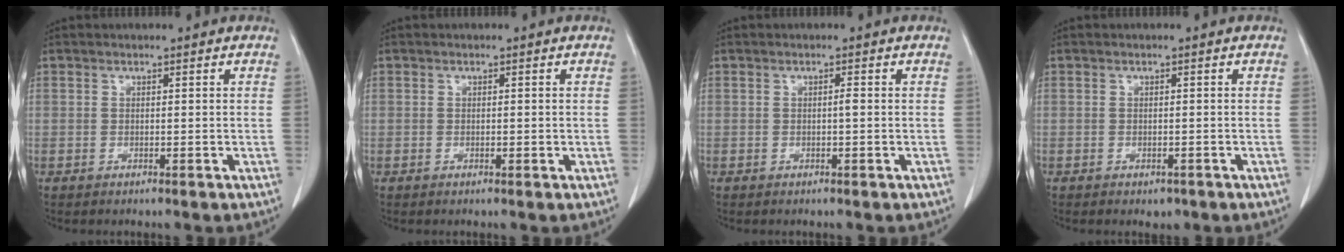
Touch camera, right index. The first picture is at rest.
{"total": 0.5, "force": [0.0, 0.4, 0.4], "torque": [-0.004, 0.001, -0.001]}
{"total": 0.7, "force": [-0.1, 0.0, 0.7], "torque": [-0.010, 0.001, -0.002]}
{"total": 1.7, "force": [-1.0, 1.0, 0.9], "torque": [-0.010, 0.001, -0.006]}